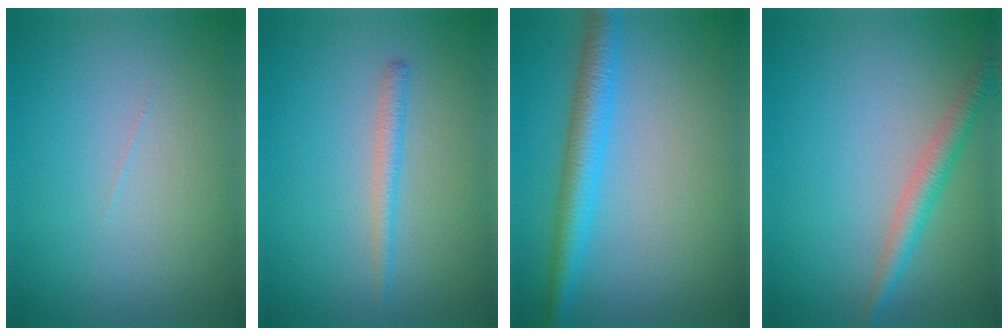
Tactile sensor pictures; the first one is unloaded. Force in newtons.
{"total": 1.5, "press": 1.5, "slide": 0.1}
{"total": 3.9, "press": 3.9, "slide": 0.1}
{"total": 2.7, "press": 2.7, "slide": 0.1}